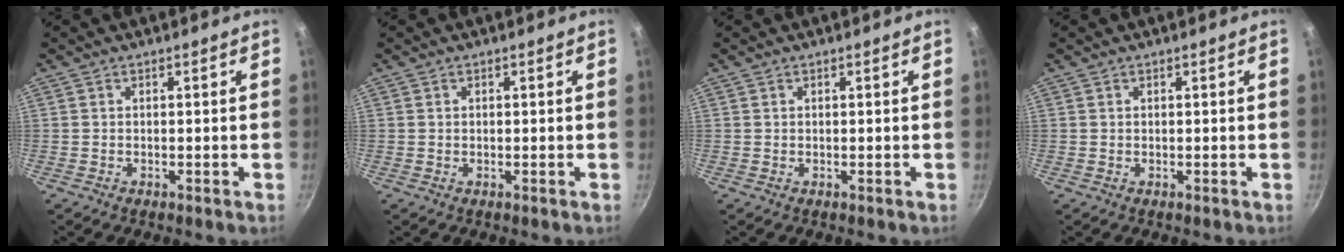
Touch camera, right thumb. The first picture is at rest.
{"total": 0.0}
{"total": 0.0}
{"total": 0.0}